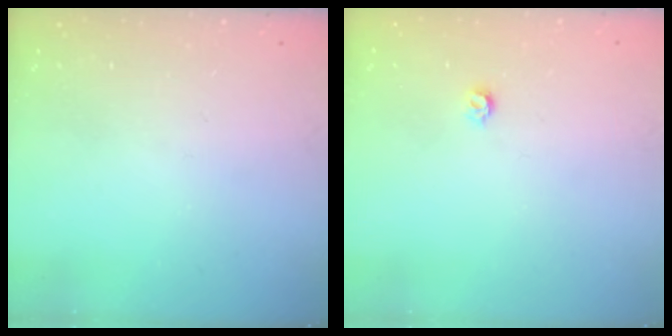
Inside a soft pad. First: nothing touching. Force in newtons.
{"total": 3.2, "press": 3.2, "slide": 0.5}